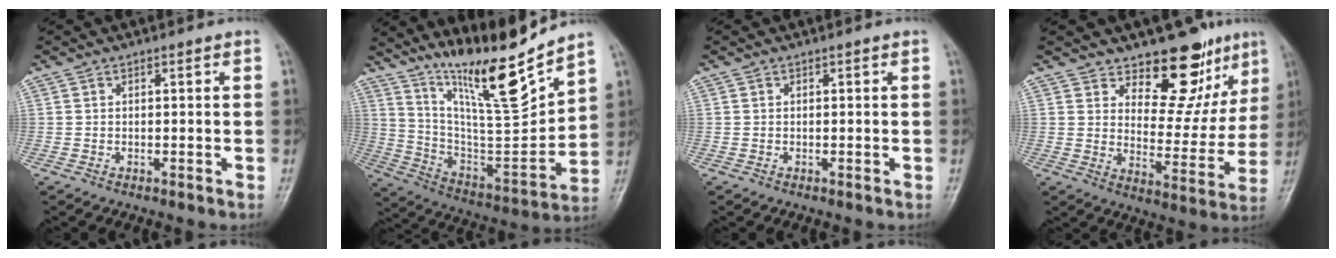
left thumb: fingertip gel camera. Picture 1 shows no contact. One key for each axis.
{"total": 18.7, "fx": 14.7, "fy": 1.8, "fz": 11.4, "tx": -0.159, "ty": -0.099, "tz": 0.270}
{"total": 0.0}
{"total": 13.2, "fx": 9.5, "fy": 6.5, "fz": 6.3, "tx": -0.028, "ty": -0.071, "tz": 0.143}